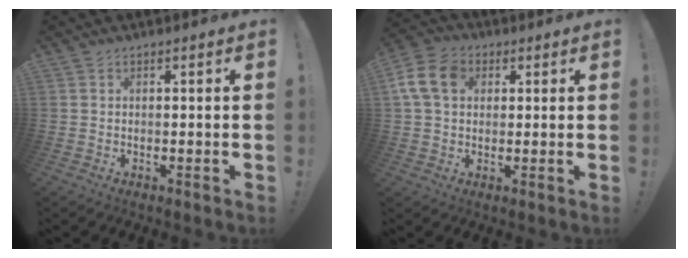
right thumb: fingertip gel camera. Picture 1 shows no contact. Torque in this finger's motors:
{"motor_torque": [0.10, 0.16, 0.04, 0.03, 0.03]}